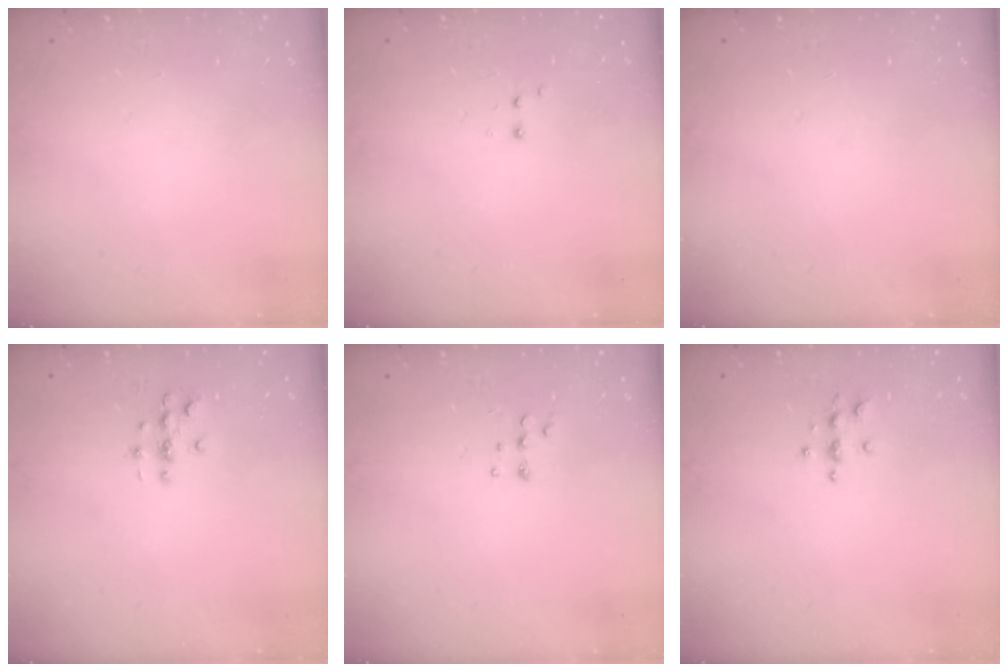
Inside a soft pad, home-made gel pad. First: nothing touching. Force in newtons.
{"total": 2.8, "press": 2.8, "slide": 0.6}
{"total": 0.0}
{"total": 2.9, "press": 2.9, "slide": 0.3}
{"total": 5.5, "press": 5.4, "slide": 1.0}
{"total": 5.4, "press": 5.4, "slide": 0.7}